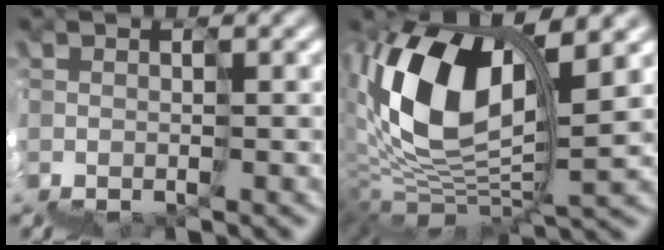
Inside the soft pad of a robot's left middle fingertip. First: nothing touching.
{"total": 8.8, "force": [6.5, 2.5, 5.3], "torque": [-0.133, 0.040, 0.114]}